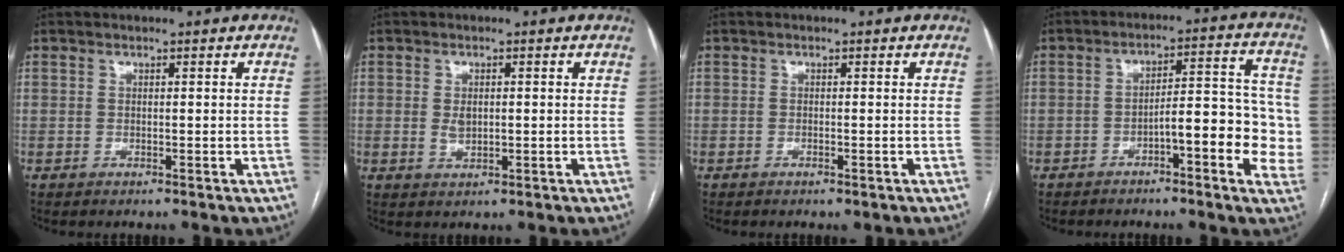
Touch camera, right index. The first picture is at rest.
{"total": 2.4, "force": [0.1, 1.4, 1.9], "torque": [-0.037, -0.002, 0.005]}
{"total": 0.7, "force": [-0.5, 0.2, 0.4], "torque": [-0.008, 0.000, -0.006]}
{"total": 11.1, "force": [-2.9, 2.9, 10.3], "torque": [-0.120, 0.032, -0.039]}